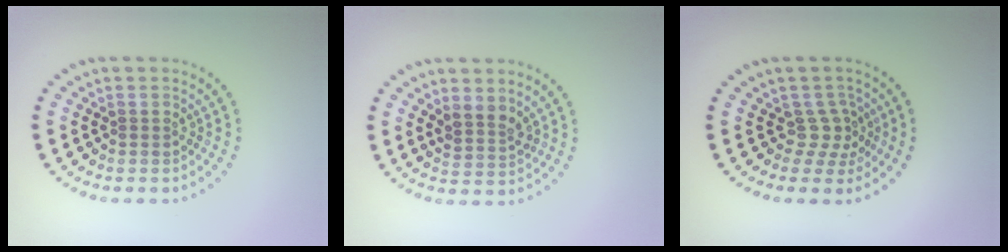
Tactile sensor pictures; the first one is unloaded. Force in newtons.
{"total": 2.2, "press": 1.8, "slide": 1.3}
{"total": 2.1, "press": 1.5, "slide": 1.5}